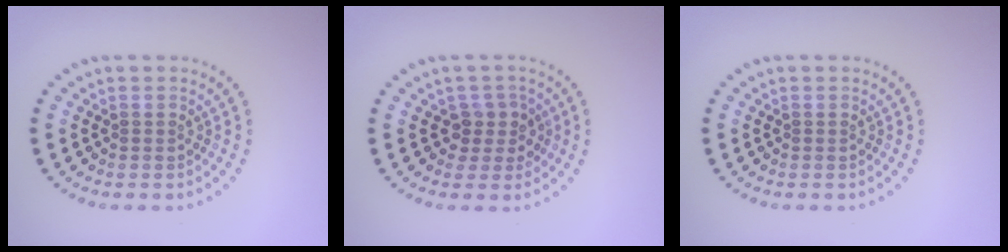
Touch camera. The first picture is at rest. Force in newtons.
{"total": 2.3, "press": 1.9, "slide": 1.3}
{"total": 0.0}